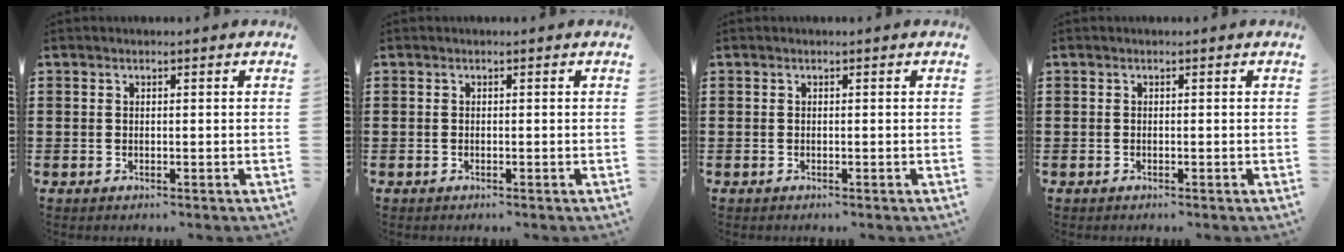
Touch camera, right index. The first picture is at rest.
{"total": 0.0}
{"total": 0.0}
{"total": 0.0}